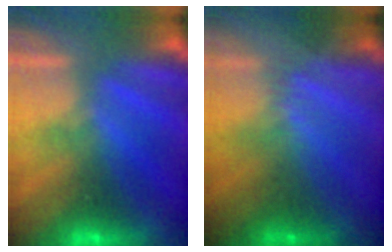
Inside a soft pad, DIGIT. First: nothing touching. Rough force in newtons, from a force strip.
{"total": 2.3}